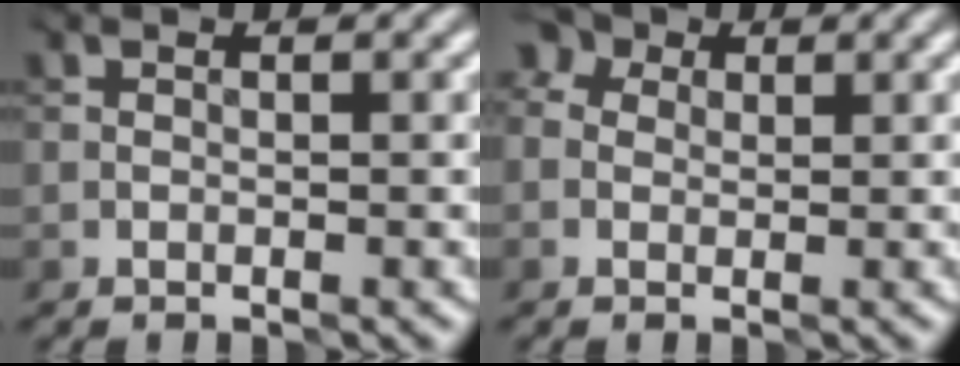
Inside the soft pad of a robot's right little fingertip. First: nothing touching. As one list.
[{"total": 2.3, "force": [0.8, 1.8, 1.1], "torque": [-0.008, 0.011, -0.009]}]